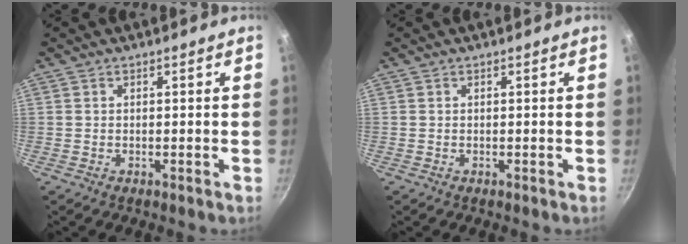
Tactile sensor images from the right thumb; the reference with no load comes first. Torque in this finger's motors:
{"motor_torque": [-0.15, 0.11, 0.02, 0.01, 0.00]}